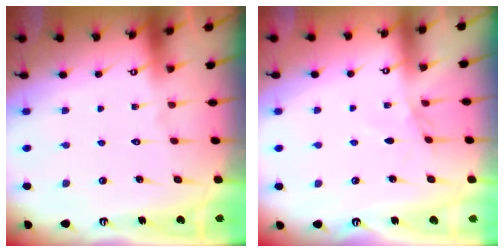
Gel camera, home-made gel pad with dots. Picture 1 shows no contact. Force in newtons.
{"total": 2.9, "press": 2.9, "slide": 0.4}